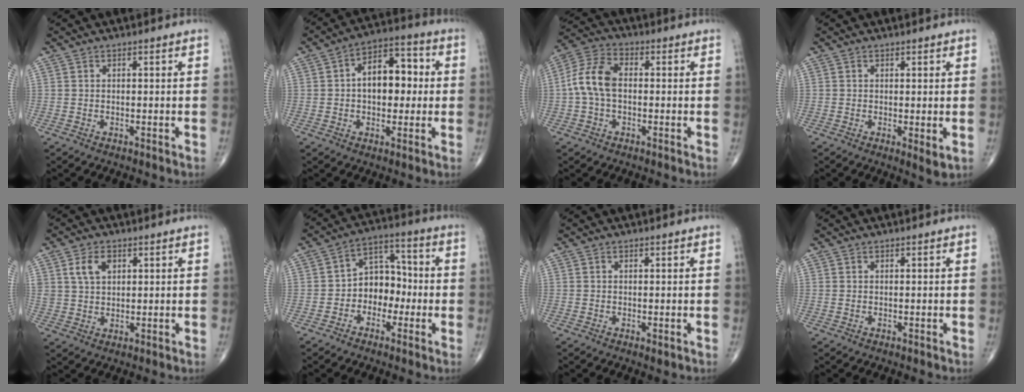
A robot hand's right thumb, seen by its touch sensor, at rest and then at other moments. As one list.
[{"total": 11.5, "force": [0.9, 7.1, 9.0], "torque": [-0.102, 0.025, 0.005]}, {"total": 8.6, "force": [-0.4, 5.3, 6.7], "torque": [-0.137, 0.026, -0.017]}, {"total": 2.5, "force": [-0.1, 0.7, 2.4], "torque": [-0.040, -0.012, -0.004]}, {"total": 5.1, "force": [2.1, 3.3, 3.3], "torque": [-0.054, -0.005, 0.043]}, {"total": 8.5, "force": [-1.9, 6.5, 5.1], "torque": [-0.037, 0.041, -0.048]}, {"total": 0.7, "force": [-0.2, 0.2, 0.7], "torque": [-0.013, -0.005, 0.000]}, {"total": 0.0}]